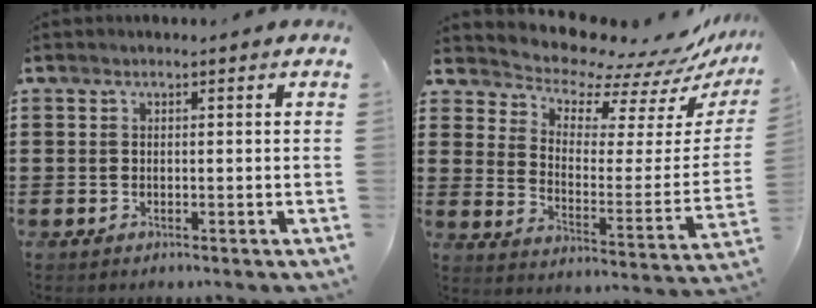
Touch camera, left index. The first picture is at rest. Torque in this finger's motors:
{"motor_torque": [2.14, 0.00, 0.40, -0.05]}